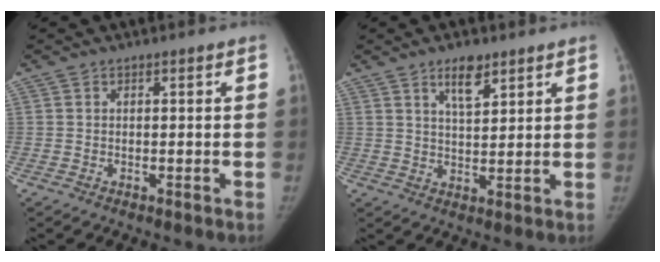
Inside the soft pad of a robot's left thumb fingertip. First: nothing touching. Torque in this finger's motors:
{"motor_torque": [0.42, -0.39, 1.12, -0.68, 0.24]}